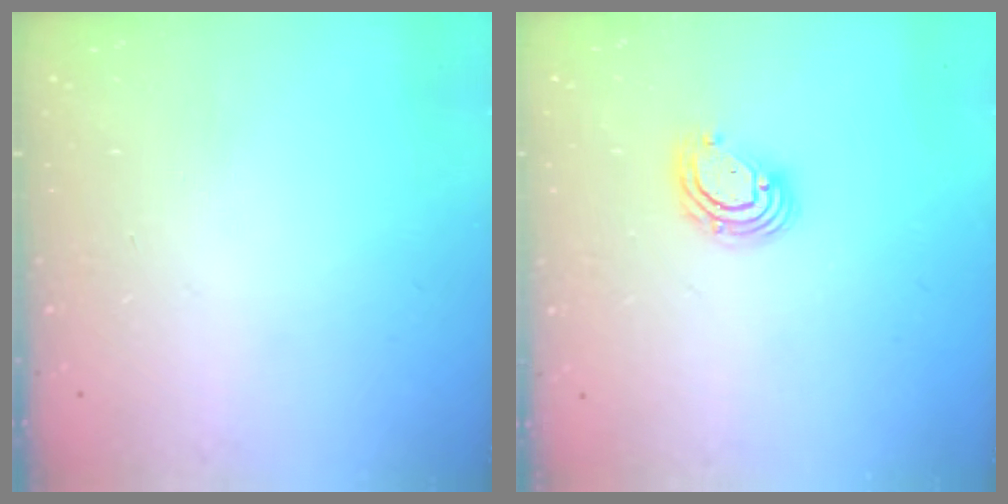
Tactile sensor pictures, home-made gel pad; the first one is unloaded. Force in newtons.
{"total": 6.4, "press": 6.3, "slide": 1.2}